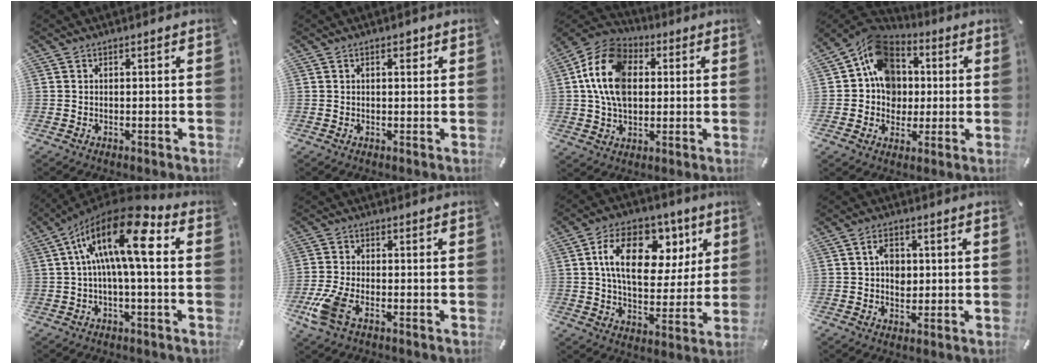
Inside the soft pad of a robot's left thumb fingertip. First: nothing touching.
{"total": 2.0, "force": [0.7, 1.1, 1.4], "torque": [-0.023, 0.004, 0.009]}
{"total": 14.8, "force": [1.9, 11.1, 9.6], "torque": [-0.212, 0.014, 0.033]}
{"total": 13.2, "force": [2.6, 11.7, 5.5], "torque": [-0.082, -0.015, 0.052]}
{"total": 17.4, "force": [3.6, 5.7, 16.0], "torque": [-0.292, -0.017, 0.052]}
{"total": 7.8, "force": [-3.7, 3.6, 5.8], "torque": [-0.141, -0.005, -0.068]}
{"total": 18.3, "force": [6.3, 11.6, 12.7], "torque": [-0.201, -0.003, 0.109]}
{"total": 5.0, "force": [0.5, 3.8, 3.2], "torque": [-0.041, -0.001, 0.004]}